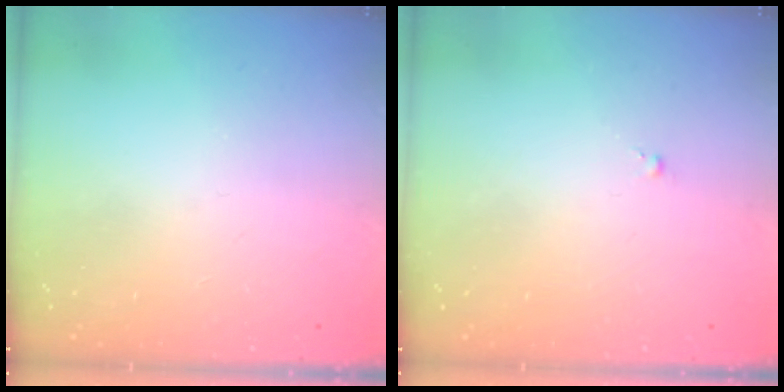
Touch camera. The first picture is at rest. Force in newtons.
{"total": 0.0}